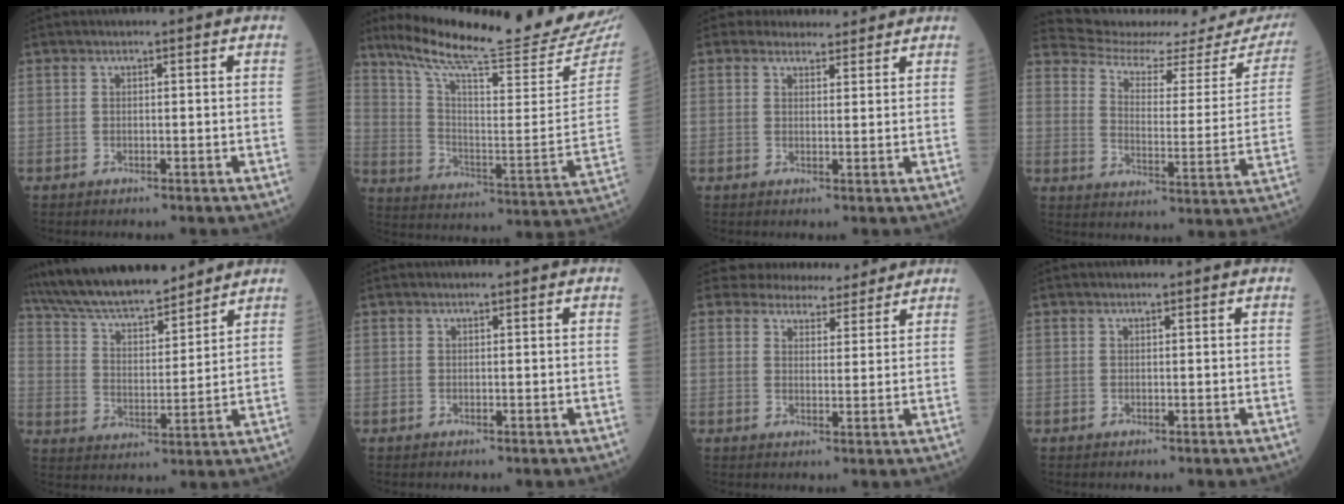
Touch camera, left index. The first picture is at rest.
{"total": 24.6, "force": [22.1, -0.1, 10.8], "torque": [-0.181, -0.095, 0.310]}
{"total": 5.2, "force": [4.8, 2.1, 0.3], "torque": [0.005, 0.009, 0.057]}
{"total": 21.1, "force": [20.4, 2.1, 5.1], "torque": [-0.081, -0.084, 0.256]}
{"total": 17.9, "force": [16.0, 3.3, 7.2], "torque": [-0.132, 0.022, 0.272]}
{"total": 0.0}
{"total": 8.3, "force": [7.8, 2.5, 1.2], "torque": [-0.006, 0.002, 0.097]}
{"total": 0.0}